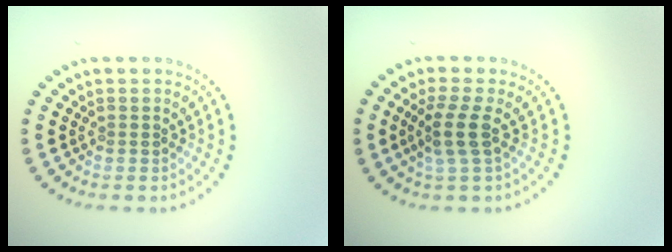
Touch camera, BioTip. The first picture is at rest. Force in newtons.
{"total": 2.5, "press": 2.0, "slide": 1.6}